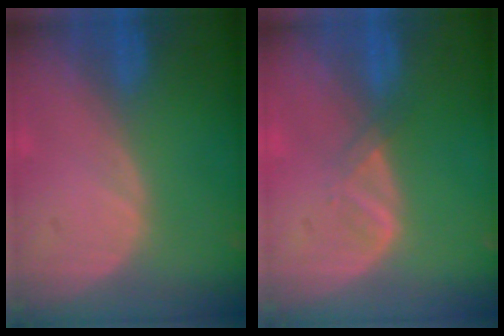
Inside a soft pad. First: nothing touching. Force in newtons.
{"total": 1.8, "press": 1.7, "slide": 0.3}